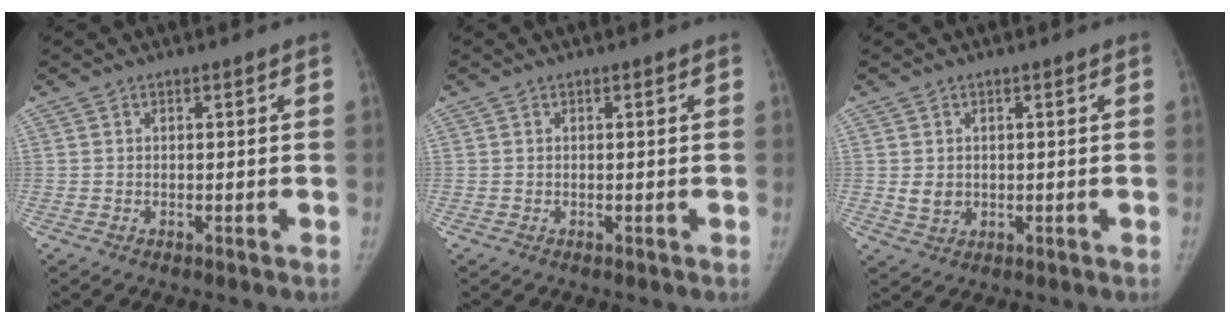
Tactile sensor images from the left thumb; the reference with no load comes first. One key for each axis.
{"total": 0.0}
{"total": 3.1, "fx": 0.2, "fy": 2.6, "fz": 1.6, "tx": -0.018, "ty": -0.005, "tz": 0.014}